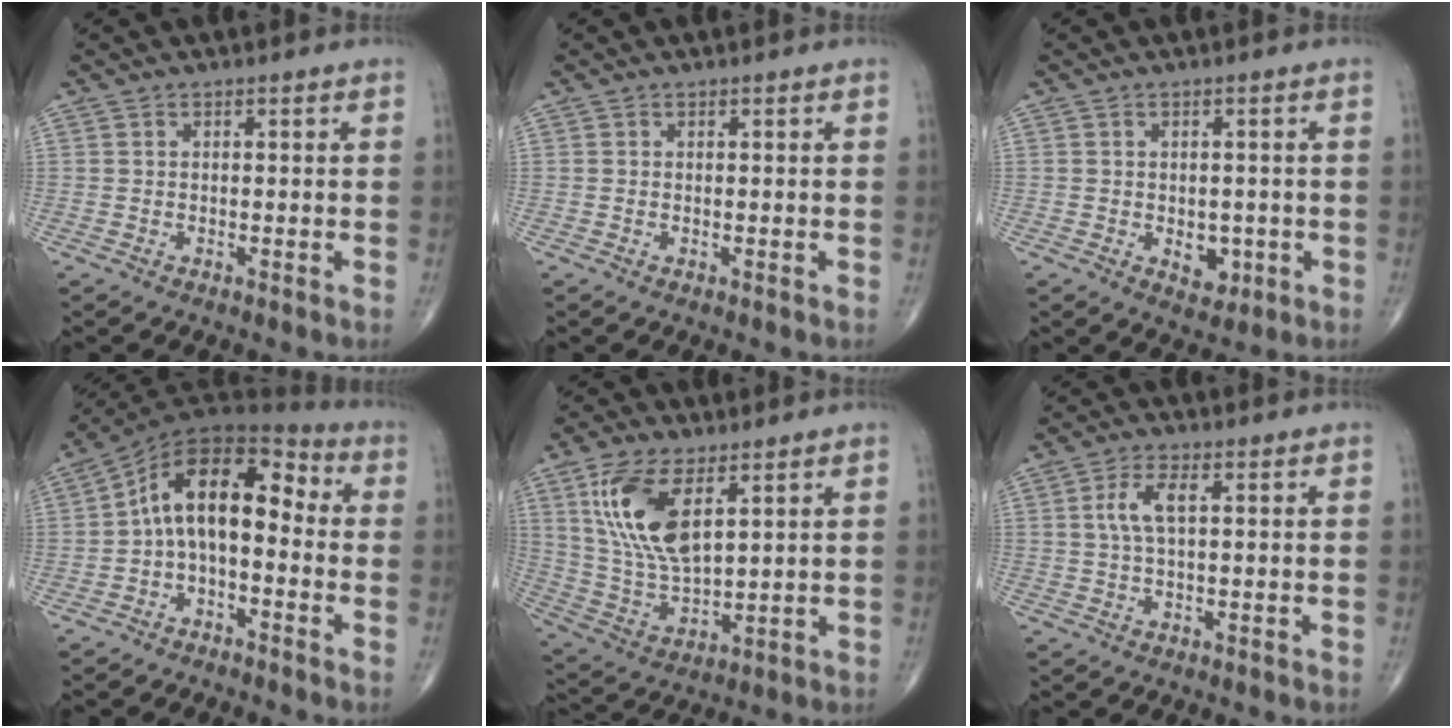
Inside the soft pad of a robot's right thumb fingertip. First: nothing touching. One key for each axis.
{"total": 0.0}
{"total": 4.3, "fx": -1.0, "fy": 2.9, "fz": 3.0, "tx": -0.018, "ty": 0.000, "tz": -0.006}
{"total": 12.6, "fx": -0.8, "fy": 7.1, "fz": 10.3, "tx": -0.146, "ty": 0.058, "tz": -0.030}
{"total": 14.8, "fx": 6.1, "fy": 6.8, "fz": 11.7, "tx": -0.232, "ty": -0.022, "tz": 0.129}
{"total": 4.9, "fx": 1.0, "fy": 1.9, "fz": 4.4, "tx": -0.100, "ty": 0.008, "tz": 0.020}